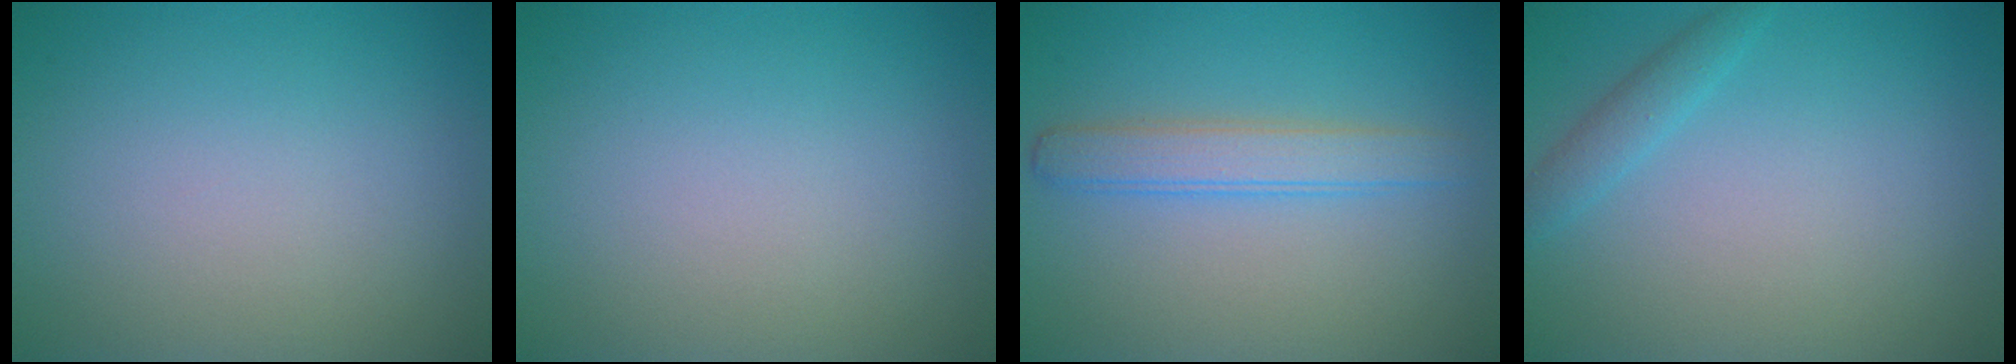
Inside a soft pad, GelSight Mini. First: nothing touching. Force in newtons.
{"total": 0.0}
{"total": 2.9, "press": 2.9, "slide": 0.1}
{"total": 1.5, "press": 1.5, "slide": 0.1}